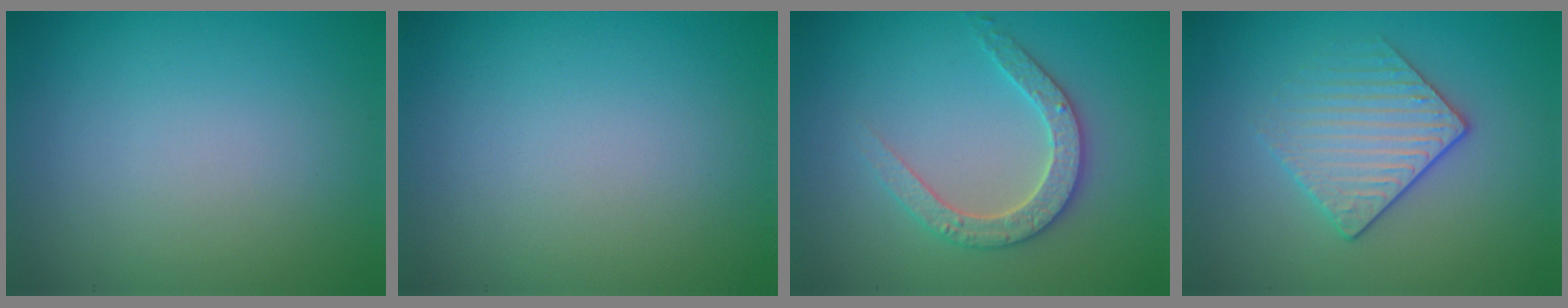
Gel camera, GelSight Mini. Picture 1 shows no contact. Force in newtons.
{"total": 0.0}
{"total": 2.9, "press": 2.9, "slide": 0.5}
{"total": 3.1, "press": 2.9, "slide": 1.2}